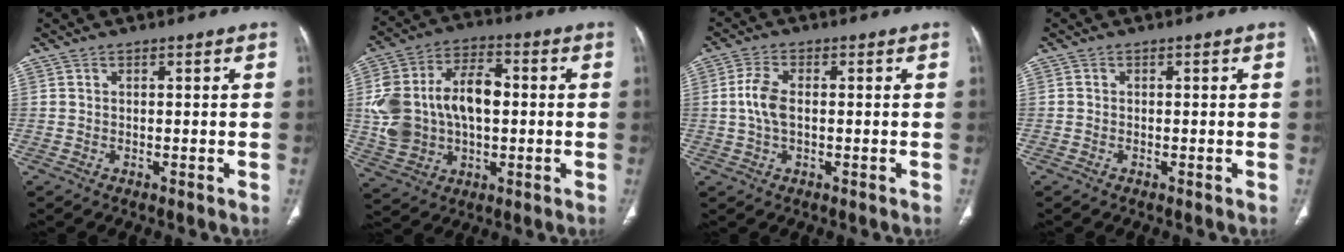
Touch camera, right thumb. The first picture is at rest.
{"total": 18.0, "force": [0.7, 11.6, 13.7], "torque": [-0.250, 0.026, 0.020]}
{"total": 5.2, "force": [0.0, 2.8, 4.4], "torque": [-0.097, 0.004, -0.004]}
{"total": 0.0}